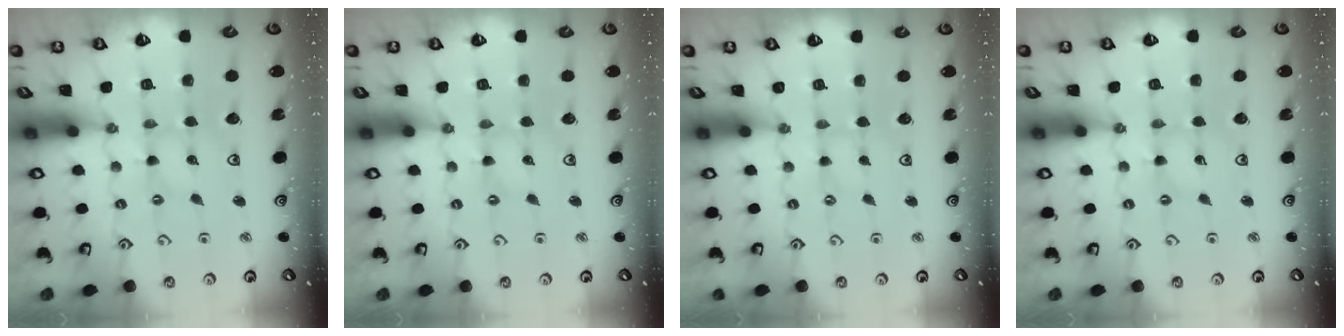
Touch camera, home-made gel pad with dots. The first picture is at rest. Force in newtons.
{"total": 0.0}
{"total": 0.8, "press": 0.8, "slide": 0.1}
{"total": 0.0}